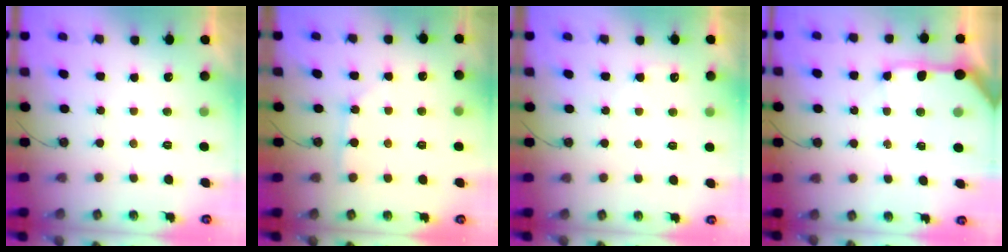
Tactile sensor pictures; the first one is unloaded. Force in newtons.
{"total": 1.9, "press": 1.8, "slide": 0.2}
{"total": 3.9, "press": 3.9, "slide": 0.5}
{"total": 11.0, "press": 10.9, "slide": 1.5}